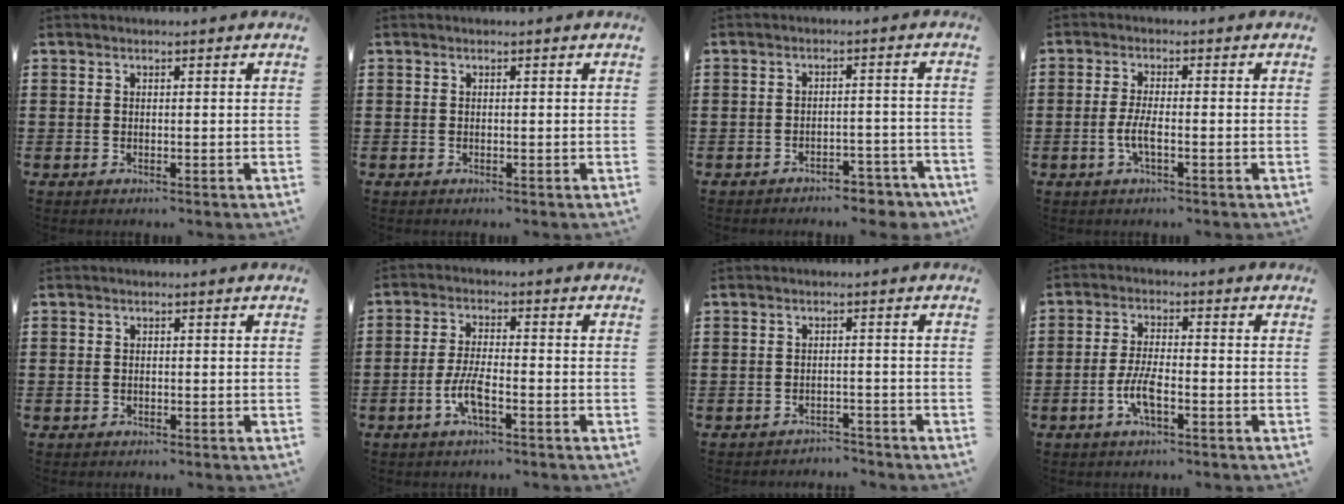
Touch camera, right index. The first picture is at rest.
{"total": 0.0}
{"total": 3.5, "force": [-3.4, 0.4, 0.8], "torque": [-0.016, 0.003, -0.069]}
{"total": 3.6, "force": [-1.2, 0.7, 3.3], "torque": [-0.078, -0.007, -0.029]}
{"total": 0.8, "force": [-0.3, 0.6, 0.4], "torque": [-0.009, 0.003, -0.006]}
{"total": 5.1, "force": [-2.2, 1.4, 4.4], "torque": [-0.101, -0.005, -0.046]}
{"total": 2.0, "force": [-2.0, 0.1, -0.2], "torque": [-0.005, -0.001, -0.045]}
{"total": 5.0, "force": [-2.0, 1.5, 4.4], "torque": [-0.101, -0.004, -0.044]}